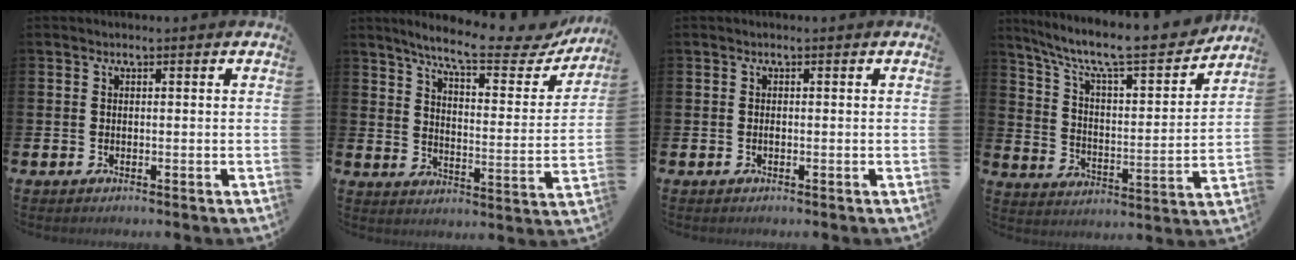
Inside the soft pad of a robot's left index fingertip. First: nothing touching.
{"total": 9.4, "force": [8.1, 1.5, 4.6], "torque": [-0.106, -0.050, 0.132]}
{"total": 0.0}
{"total": 9.9, "force": [8.6, 1.8, 4.7], "torque": [-0.121, -0.061, 0.140]}